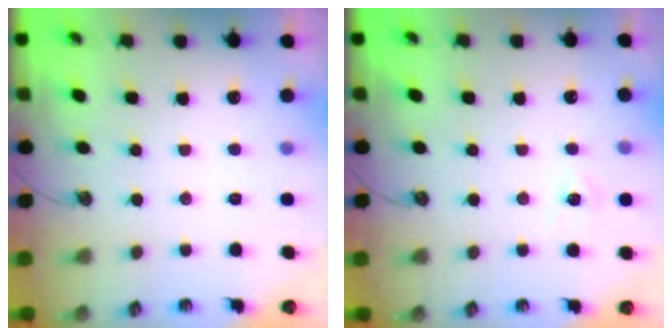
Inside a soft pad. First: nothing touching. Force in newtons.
{"total": 3.7, "press": 3.7, "slide": 0.3}